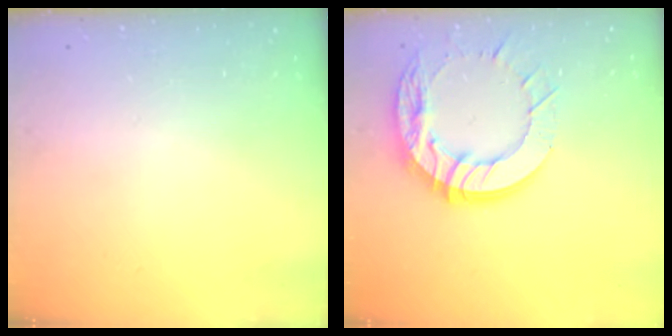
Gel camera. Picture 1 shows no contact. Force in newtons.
{"total": 16.7, "press": 16.6, "slide": 1.6}